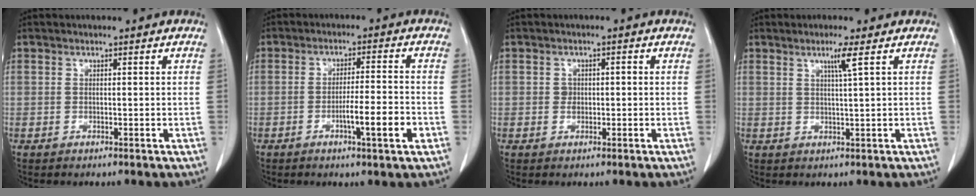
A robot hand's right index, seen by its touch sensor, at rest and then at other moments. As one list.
[{"total": 6.5, "force": [-2.5, -0.1, 6.1], "torque": [-0.092, -0.006, -0.039]}, {"total": 1.6, "force": [-0.1, 1.4, 0.9], "torque": [-0.013, 0.007, 0.000]}, {"total": 2.8, "force": [1.3, -0.8, 2.3], "torque": [-0.046, -0.004, 0.027]}]